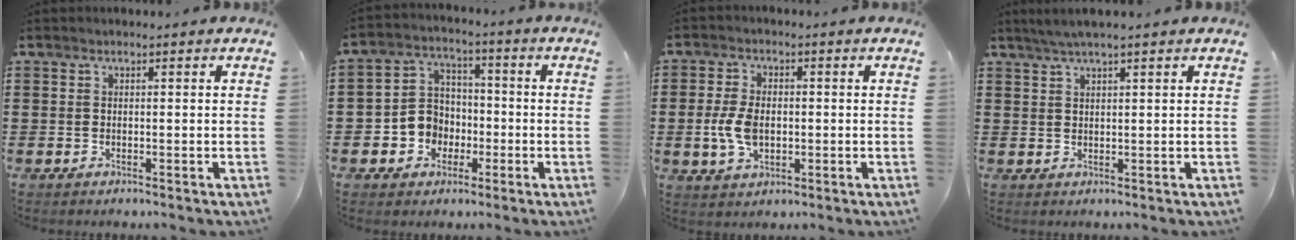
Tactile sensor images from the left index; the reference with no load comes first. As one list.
[{"total": 6.3, "force": [-1.7, 5.8, 1.8], "torque": [-0.064, 0.013, -0.035]}, {"total": 6.1, "force": [-0.5, 3.7, 4.8], "torque": [-0.116, -0.001, -0.015]}, {"total": 2.2, "force": [1.7, -0.1, 1.3], "torque": [-0.027, 0.003, 0.031]}]